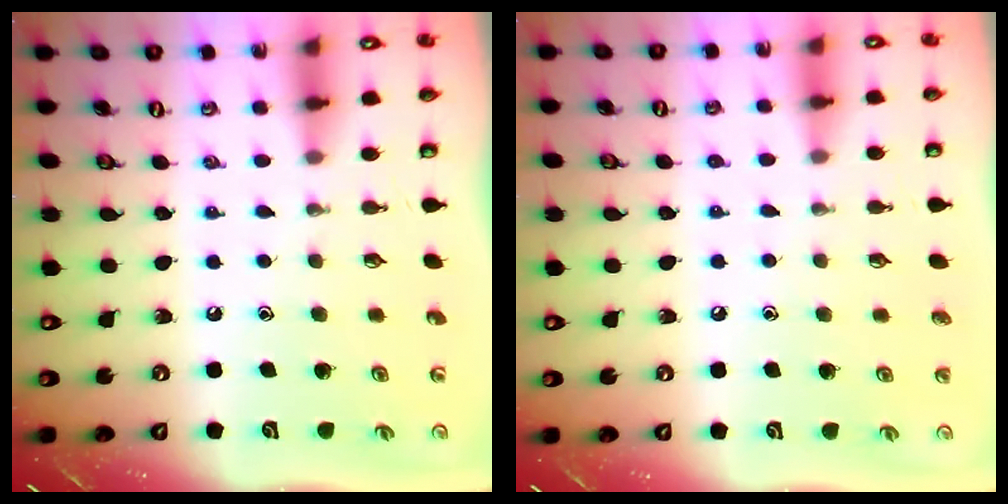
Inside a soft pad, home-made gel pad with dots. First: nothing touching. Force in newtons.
{"total": 3.5, "press": 3.5, "slide": 0.3}